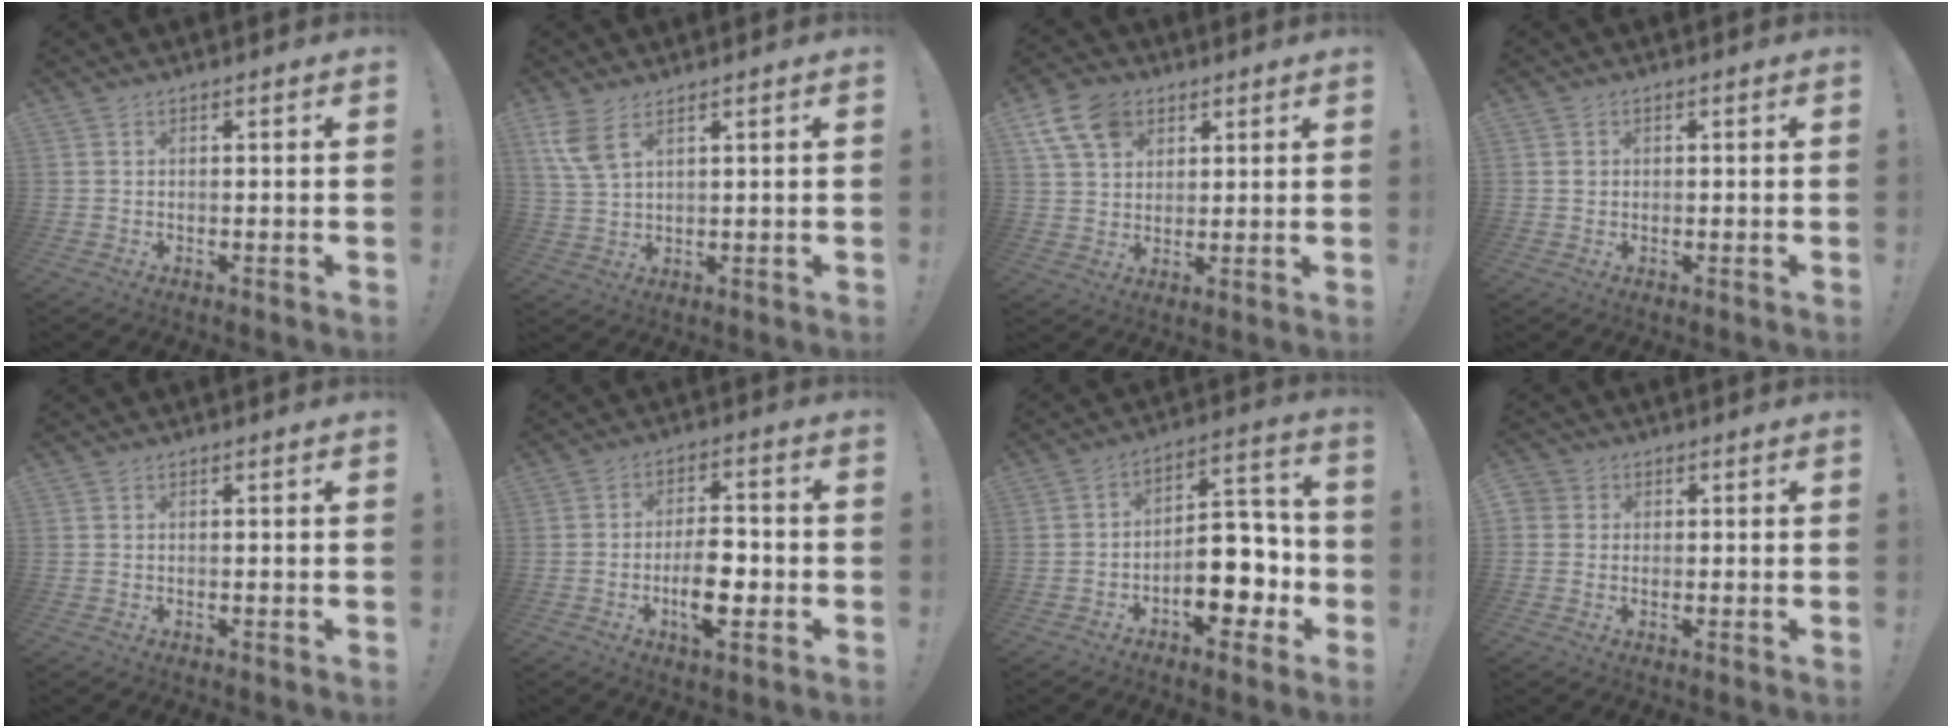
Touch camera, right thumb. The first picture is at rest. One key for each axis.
{"total": 6.5, "fx": 3.7, "fy": 2.6, "fz": 4.6, "tx": -0.101, "ty": -0.013, "tz": 0.071}
{"total": 11.6, "fx": 5.7, "fy": 8.2, "fz": 5.9, "tx": -0.110, "ty": -0.014, "tz": 0.113}
{"total": 0.9, "fx": 0.5, "fy": 0.8, "fz": -0.1, "tx": 0.007, "ty": 0.001, "tz": 0.006}
{"total": 0.0}
{"total": 10.2, "fx": -2.8, "fy": 4.6, "fz": 8.7, "tx": -0.147, "ty": 0.008, "tz": -0.052}
{"total": 15.6, "fx": -5.7, "fy": 8.7, "fz": 11.7, "tx": -0.135, "ty": 0.039, "tz": -0.081}
{"total": 2.3, "fx": 0.3, "fy": 2.2, "fz": 0.7, "tx": -0.007, "ty": 0.002, "tz": 0.006}